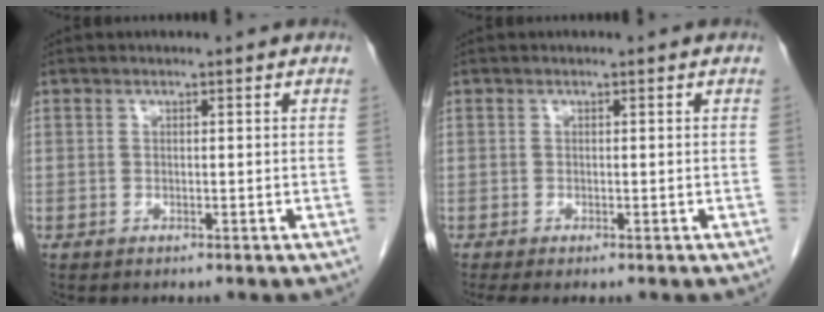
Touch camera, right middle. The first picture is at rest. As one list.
[{"total": 1.5, "force": [-1.3, 0.0, 0.8], "torque": [-0.012, -0.006, -0.020]}]